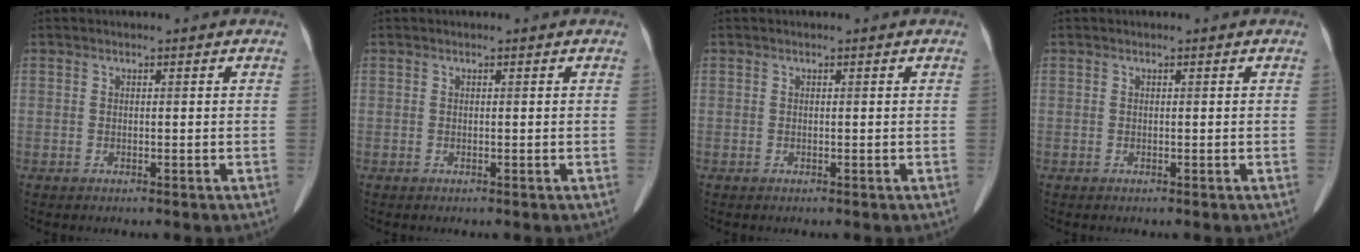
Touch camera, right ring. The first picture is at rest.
{"total": 0.0}
{"total": 0.0}
{"total": 0.0}